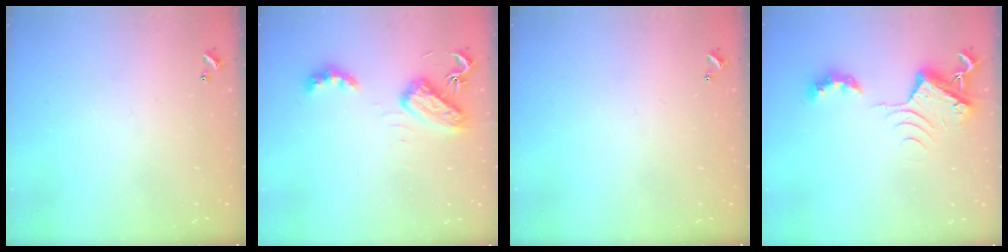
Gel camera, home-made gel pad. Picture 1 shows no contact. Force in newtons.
{"total": 6.9, "press": 6.9, "slide": 0.5}
{"total": 0.0}
{"total": 7.0, "press": 7.0, "slide": 0.8}